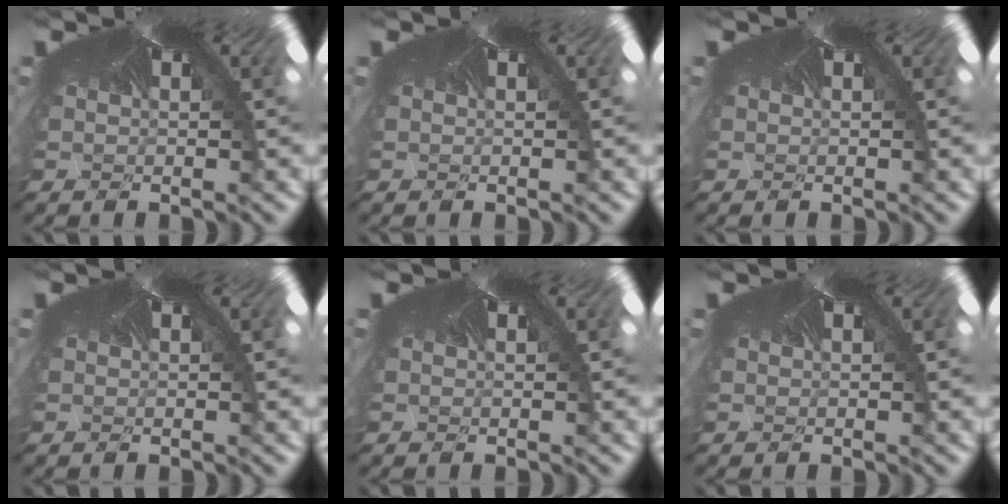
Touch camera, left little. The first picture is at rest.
{"total": 0.0}
{"total": 0.0}
{"total": 0.0}
{"total": 0.0}
{"total": 0.0}